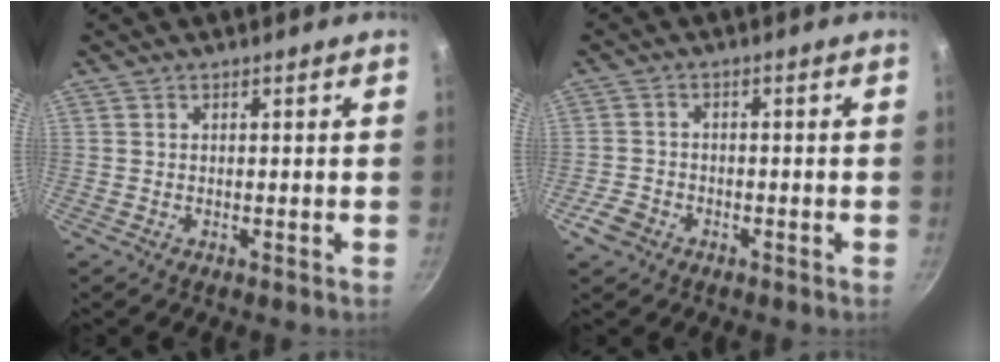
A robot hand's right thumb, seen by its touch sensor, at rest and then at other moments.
{"total": 4.0, "force": [-2.3, 2.9, 1.6], "torque": [-0.033, 0.023, -0.043]}